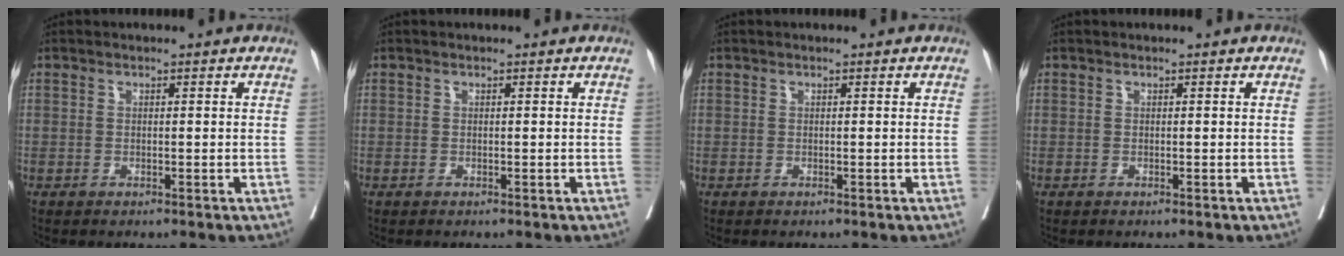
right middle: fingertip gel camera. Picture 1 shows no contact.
{"total": 0.0}
{"total": 0.0}
{"total": 0.0}